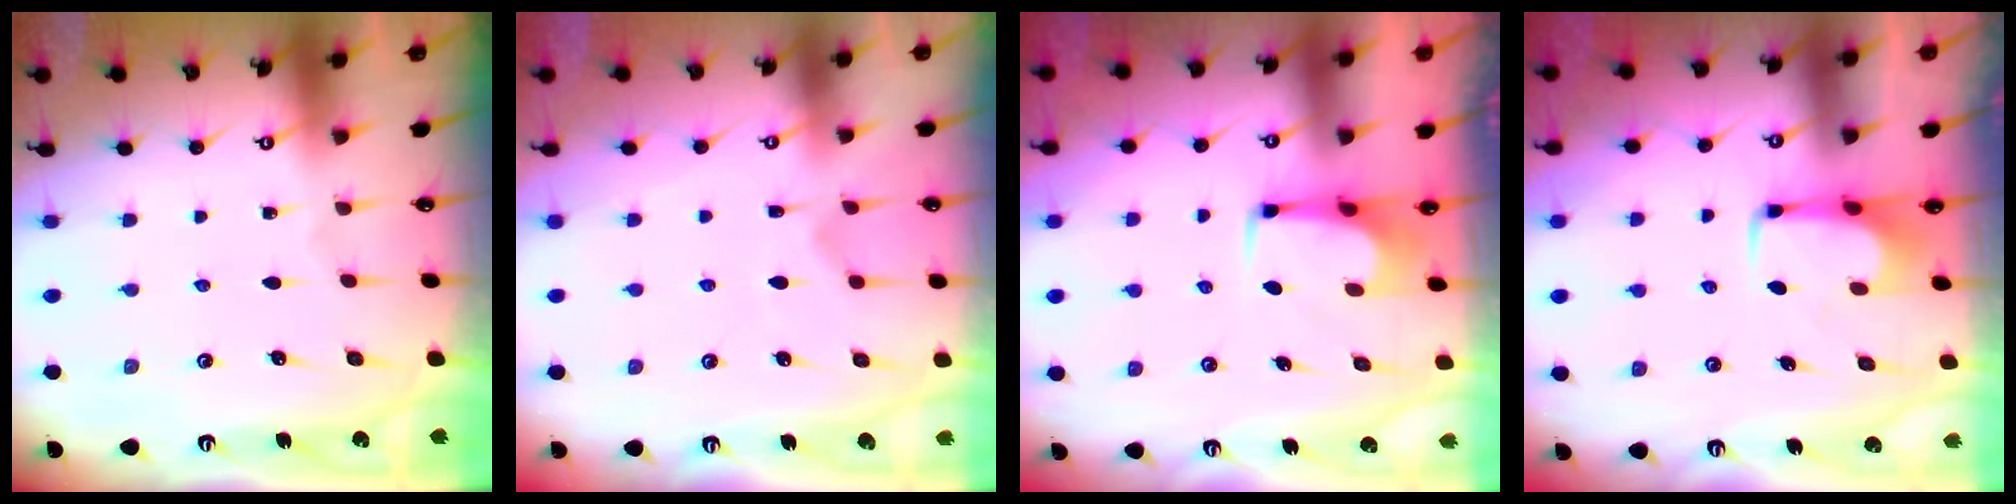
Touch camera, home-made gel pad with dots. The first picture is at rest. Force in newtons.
{"total": 3.1, "press": 2.8, "slide": 1.4}
{"total": 0.0}
{"total": 1.6, "press": 1.5, "slide": 0.4}